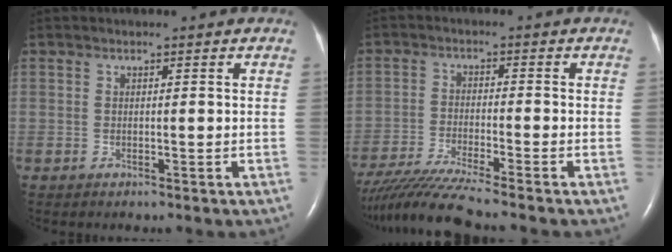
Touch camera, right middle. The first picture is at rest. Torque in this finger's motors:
{"motor_torque": [0.80, -1.00, 0.28, 0.11]}